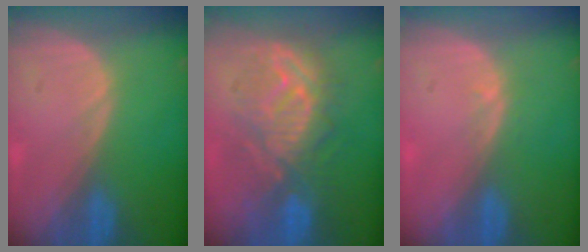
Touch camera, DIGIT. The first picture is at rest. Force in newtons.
{"total": 9.4, "press": 9.4, "slide": 0.6}
{"total": 0.8, "press": 0.6, "slide": 0.6}